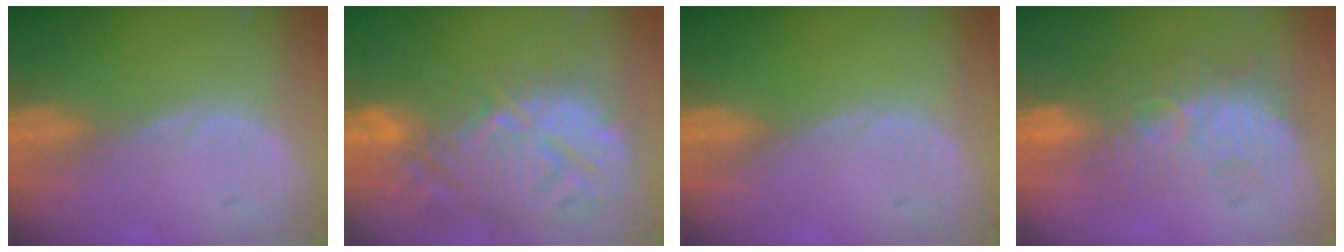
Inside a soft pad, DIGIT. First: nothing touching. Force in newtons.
{"total": 15.0, "press": 12.9, "slide": 7.7}
{"total": 0.0}
{"total": 9.4, "press": 8.4, "slide": 4.3}